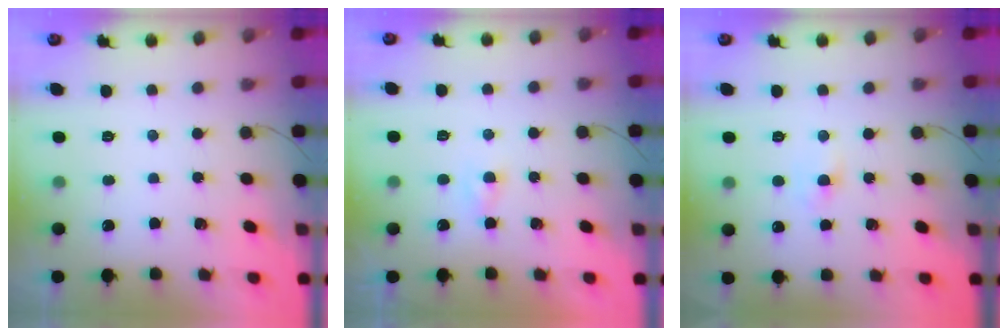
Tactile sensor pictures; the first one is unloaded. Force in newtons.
{"total": 0.9, "press": 0.7, "slide": 0.6}
{"total": 2.8, "press": 2.5, "slide": 1.2}